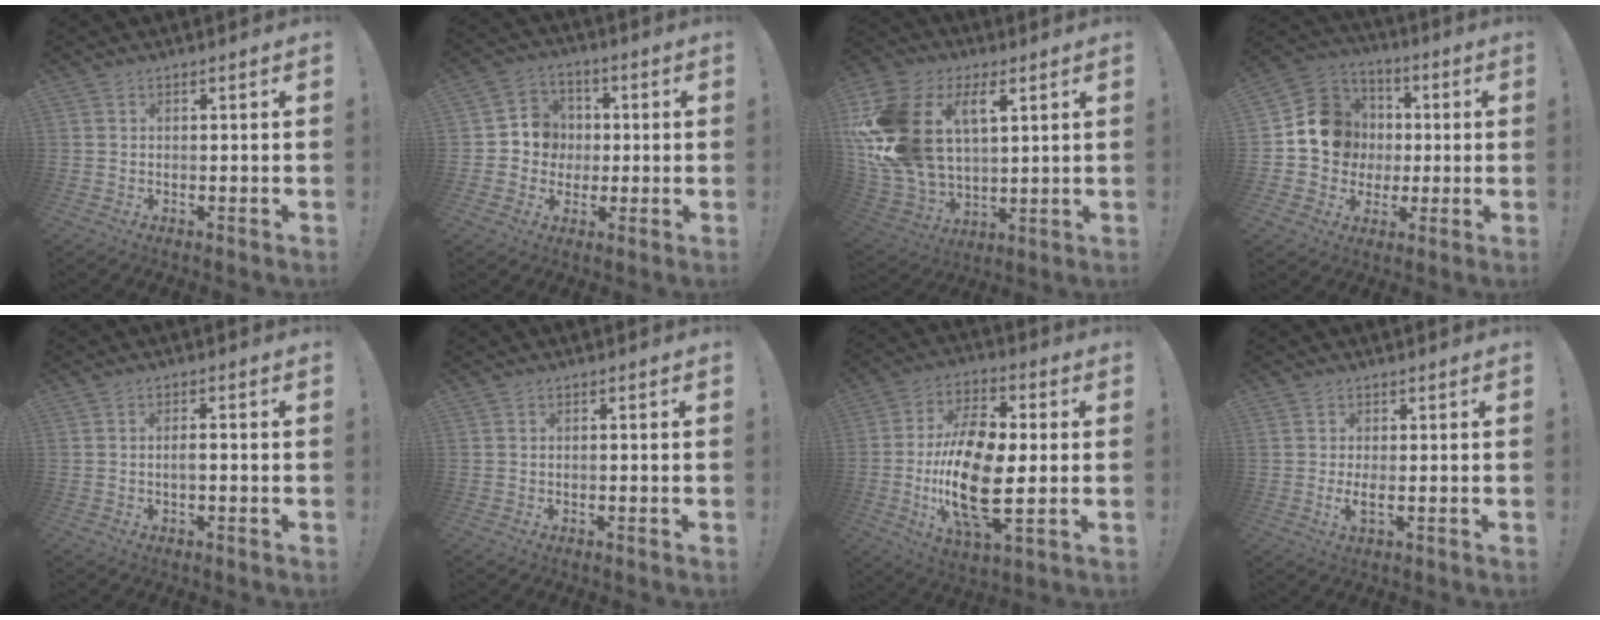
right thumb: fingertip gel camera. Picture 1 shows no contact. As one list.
[{"total": 8.4, "force": [-0.8, 8.1, 2.1], "torque": [-0.018, 0.014, -0.009]}, {"total": 23.0, "force": [7.5, 15.4, 15.3], "torque": [-0.298, -0.029, 0.141]}, {"total": 14.1, "force": [1.0, 13.2, 5.0], "torque": [-0.054, 0.011, 0.035]}, {"total": 2.4, "force": [-0.7, 0.5, 2.2], "torque": [-0.041, 0.007, -0.014]}, {"total": 0.8, "force": [-0.5, -0.1, 0.6], "torque": [-0.014, 0.001, -0.008]}, {"total": 21.1, "force": [-2.5, 9.9, 18.5], "torque": [-0.371, -0.004, -0.043]}, {"total": 3.3, "force": [-0.1, 0.2, 3.3], "torque": [-0.058, -0.011, -0.002]}]